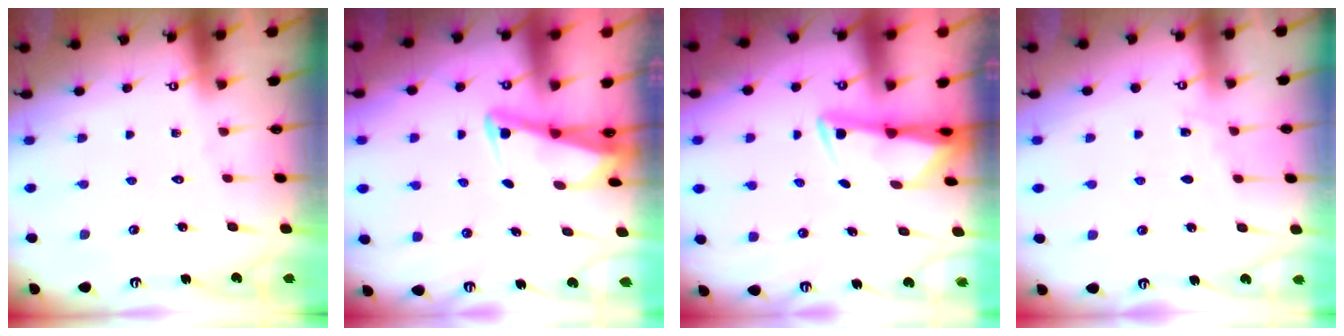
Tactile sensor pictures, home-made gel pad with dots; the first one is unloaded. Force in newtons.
{"total": 2.5, "press": 2.5, "slide": 0.2}
{"total": 3.0, "press": 2.9, "slide": 0.5}
{"total": 2.8, "press": 2.8, "slide": 0.4}